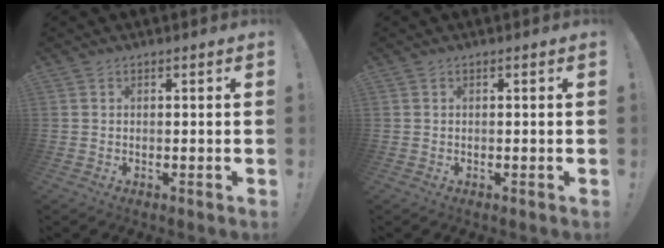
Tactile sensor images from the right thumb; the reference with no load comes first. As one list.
[{"total": 0.0}]